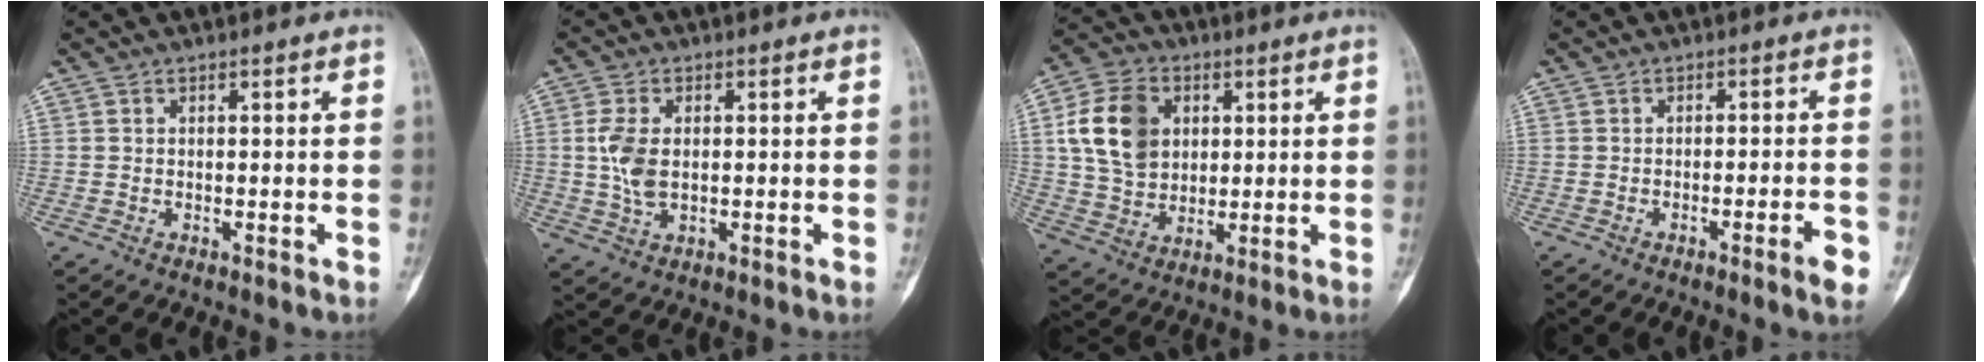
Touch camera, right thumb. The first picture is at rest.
{"total": 6.2, "force": [0.3, 3.6, 5.0], "torque": [-0.108, 0.000, 0.008]}
{"total": 13.3, "force": [3.2, 10.0, 8.1], "torque": [-0.126, 0.000, 0.060]}
{"total": 3.9, "force": [-1.9, 0.3, 3.3], "torque": [-0.049, 0.009, -0.029]}